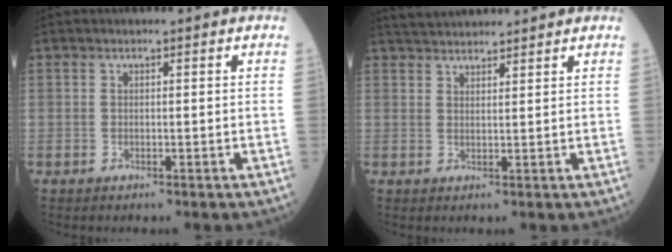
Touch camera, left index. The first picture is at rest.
{"total": 6.7, "force": [6.4, 0.7, 1.9], "torque": [-0.036, 0.037, 0.103]}